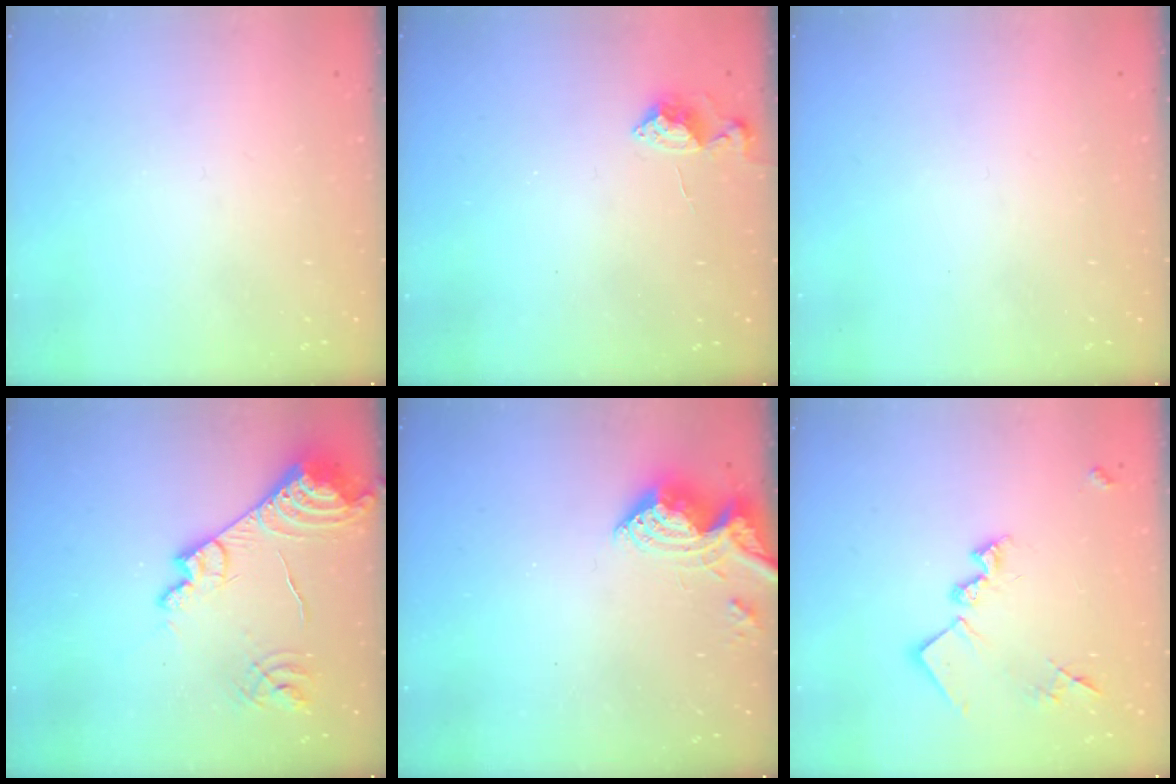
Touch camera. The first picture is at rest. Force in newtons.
{"total": 4.7, "press": 4.7, "slide": 0.7}
{"total": 0.0}
{"total": 17.3, "press": 17.2, "slide": 1.8}
{"total": 9.8, "press": 9.7, "slide": 1.0}
{"total": 14.7, "press": 14.7, "slide": 0.7}